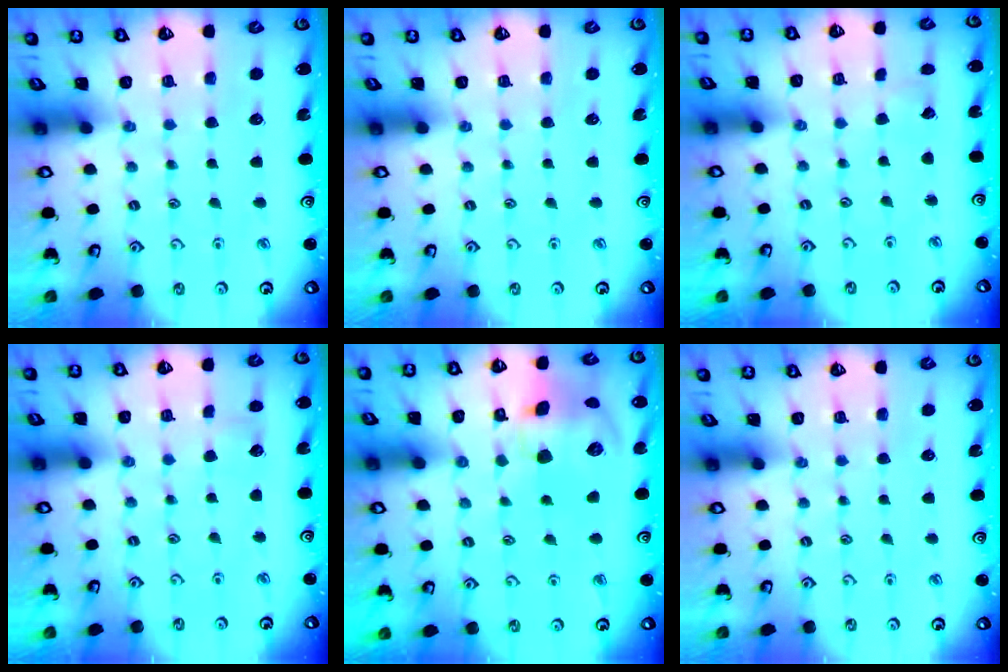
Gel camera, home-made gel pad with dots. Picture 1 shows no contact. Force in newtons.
{"total": 0.0}
{"total": 1.4, "press": 1.4, "slide": 0.0}
{"total": 2.0, "press": 2.0, "slide": 0.1}
{"total": 14.5, "press": 14.4, "slide": 1.7}
{"total": 0.0}